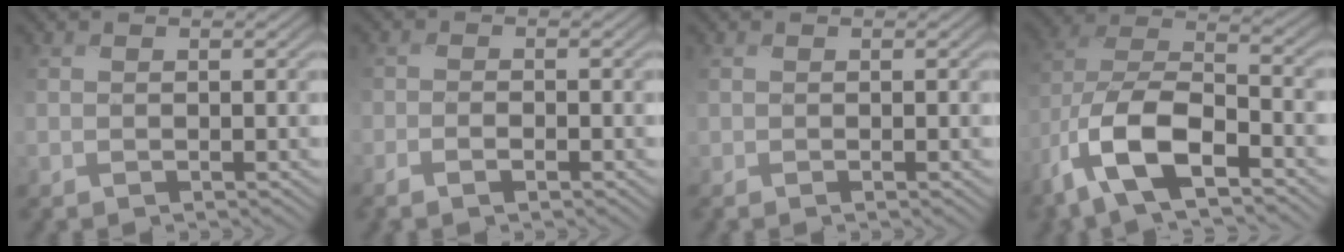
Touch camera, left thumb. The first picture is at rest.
{"total": 1.6, "force": [-1.2, 0.3, 1.1], "torque": [-0.019, 0.003, -0.025]}
{"total": 0.0}
{"total": 13.5, "force": [-7.1, 5.3, 10.2], "torque": [-0.222, -0.012, -0.152]}